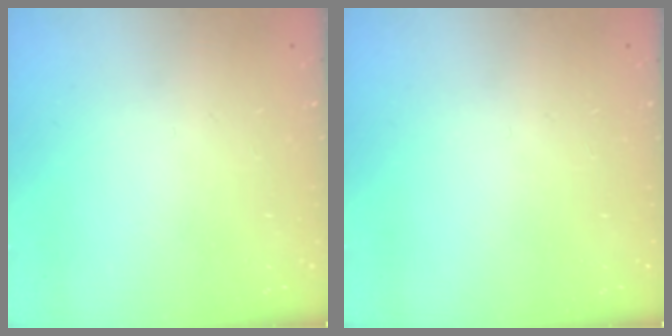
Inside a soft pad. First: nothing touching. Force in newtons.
{"total": 0.0}